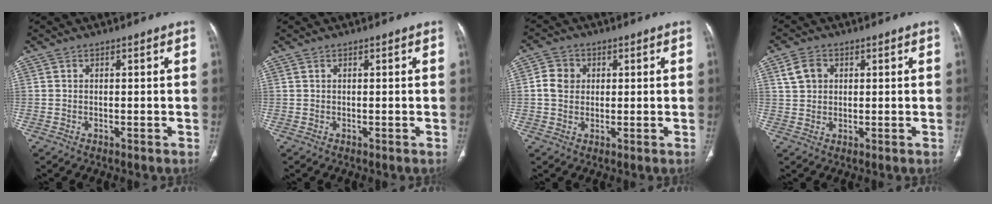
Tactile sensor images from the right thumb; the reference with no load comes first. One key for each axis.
{"total": 0.0}
{"total": 4.7, "fx": 0.7, "fy": 4.1, "fz": 2.2, "tx": -0.028, "ty": 0.007, "tz": 0.009}
{"total": 4.5, "fx": 1.6, "fy": 3.5, "fz": 2.3, "tx": -0.030, "ty": 0.003, "tz": 0.033}